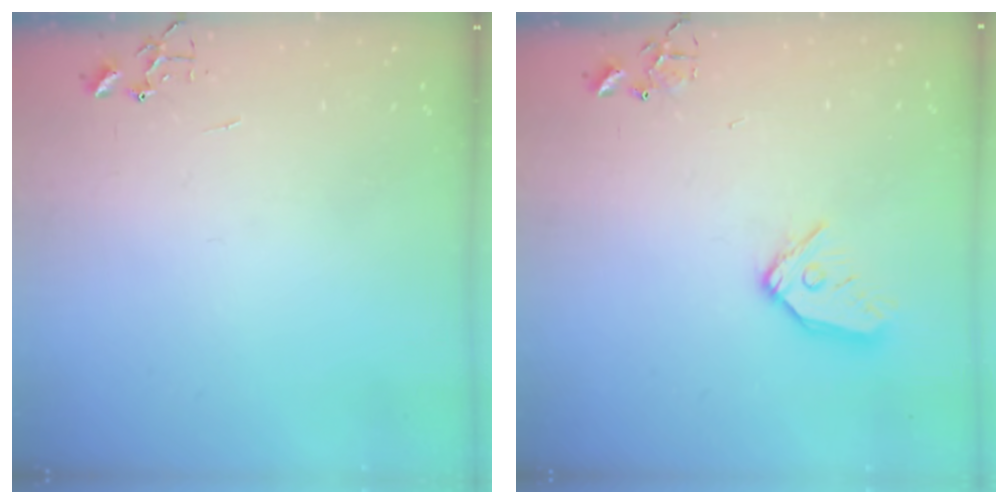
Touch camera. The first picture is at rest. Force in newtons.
{"total": 12.5, "press": 12.4, "slide": 1.6}